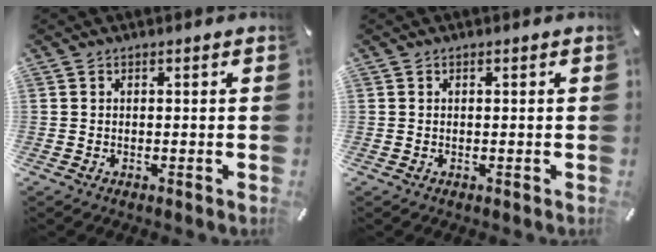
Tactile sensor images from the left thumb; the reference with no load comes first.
{"total": 0.0}